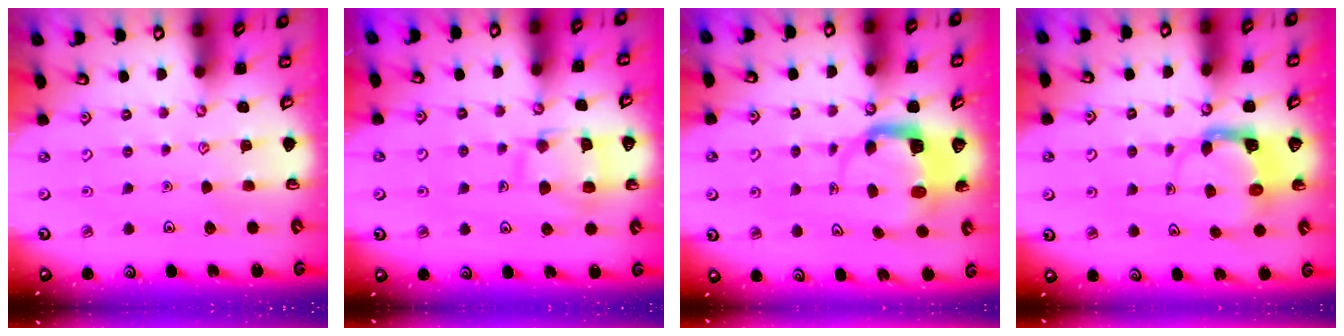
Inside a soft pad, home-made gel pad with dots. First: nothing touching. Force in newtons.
{"total": 11.4, "press": 11.3, "slide": 1.1}
{"total": 5.8, "press": 5.8, "slide": 0.6}
{"total": 4.0, "press": 3.9, "slide": 0.6}